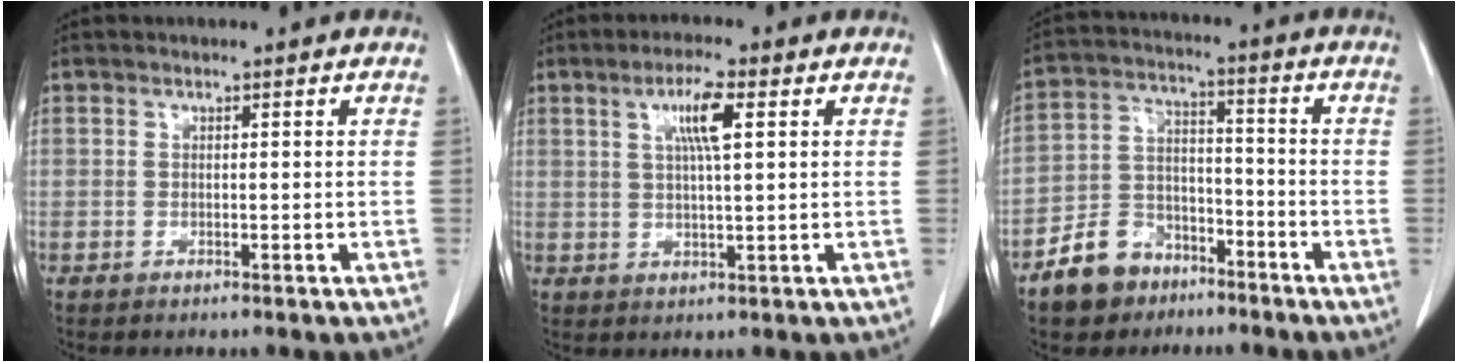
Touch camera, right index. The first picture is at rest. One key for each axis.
{"total": 5.6, "fx": 2.0, "fy": 0.5, "fz": 5.2, "tx": -0.094, "ty": 0.002, "tz": 0.035}
{"total": 9.3, "fx": -6.3, "fy": 6.3, "fz": 2.8, "tx": -0.061, "ty": 0.017, "tz": -0.111}